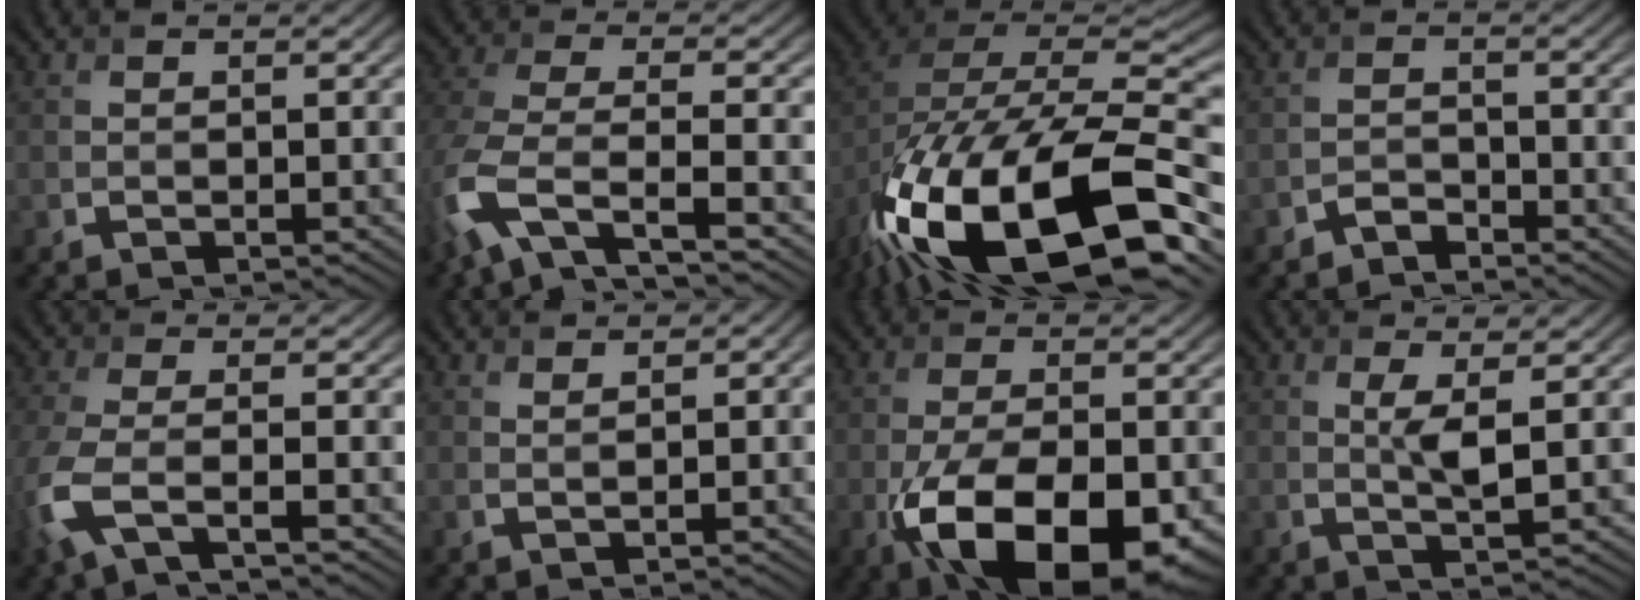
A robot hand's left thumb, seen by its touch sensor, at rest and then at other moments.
{"total": 9.9, "force": [-5.0, 4.0, 7.6], "torque": [-0.192, -0.023, -0.104]}
{"total": 20.1, "force": [-9.9, 10.0, 14.4], "torque": [-0.291, -0.039, -0.151]}
{"total": 1.9, "force": [-1.8, 0.4, -0.1], "torque": [0.000, 0.003, -0.038]}
{"total": 6.1, "force": [-3.4, 1.8, 4.7], "torque": [-0.121, -0.016, -0.083]}
{"total": 2.3, "force": [1.0, 0.7, 1.9], "torque": [-0.017, -0.001, 0.002]}
{"total": 14.7, "force": [-6.0, 7.2, 11.3], "torque": [-0.211, -0.034, -0.093]}
{"total": 2.6, "force": [0.6, 0.2, 2.5], "torque": [-0.059, -0.001, 0.015]}